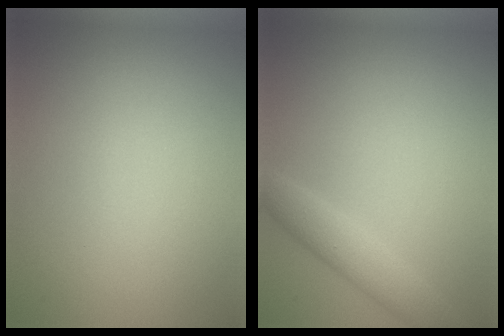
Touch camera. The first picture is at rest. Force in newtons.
{"total": 2.8, "press": 2.8, "slide": 0.2}